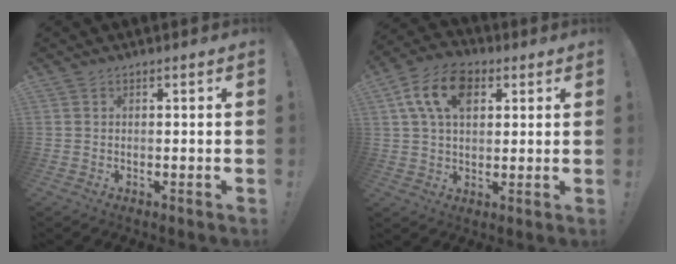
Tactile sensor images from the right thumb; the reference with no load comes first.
{"total": 13.3, "force": [4.8, 8.8, 8.7], "torque": [-0.153, 0.004, 0.091]}